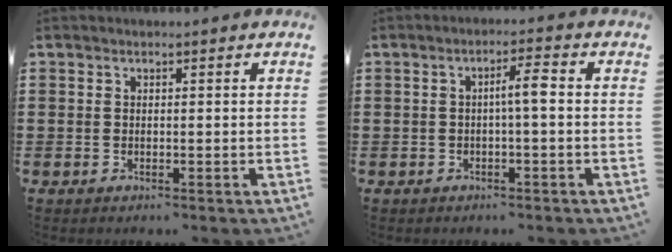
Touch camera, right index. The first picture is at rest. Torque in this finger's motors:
{"motor_torque": [0.79, -0.26, 0.10, 0.09]}